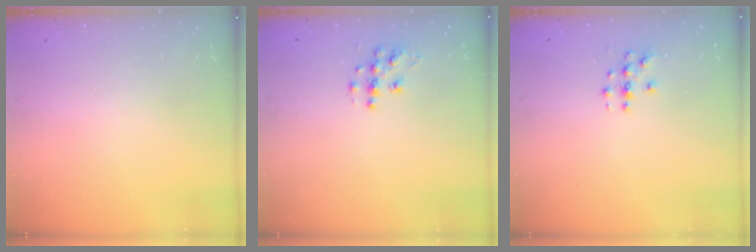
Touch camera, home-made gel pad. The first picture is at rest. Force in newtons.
{"total": 7.3, "press": 7.3, "slide": 0.2}
{"total": 3.0, "press": 3.0, "slide": 0.1}